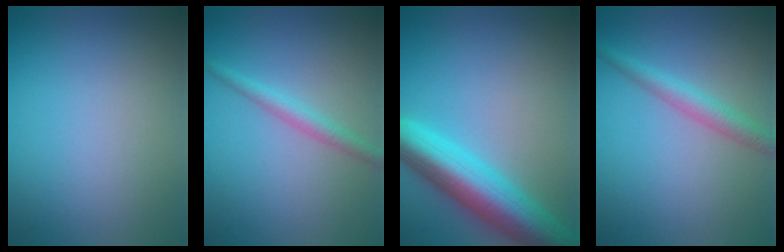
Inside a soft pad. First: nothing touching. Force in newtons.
{"total": 1.9, "press": 1.9, "slide": 0.0}
{"total": 8.5, "press": 8.4, "slide": 0.5}
{"total": 2.5, "press": 2.5, "slide": 0.1}